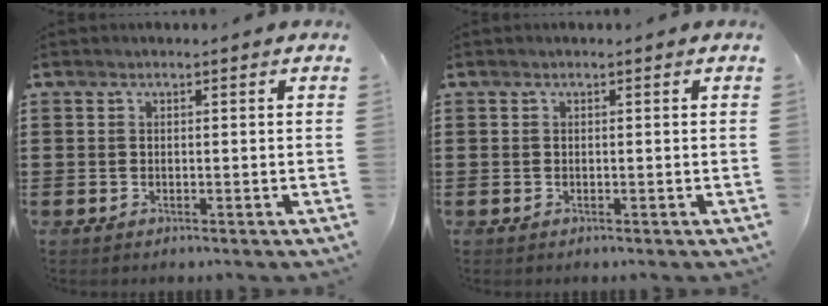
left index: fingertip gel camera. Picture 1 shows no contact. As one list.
[{"total": 0.0}]